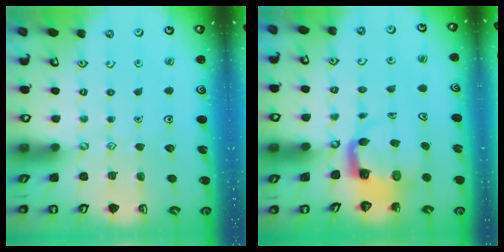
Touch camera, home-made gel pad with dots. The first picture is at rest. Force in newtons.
{"total": 3.9, "press": 3.9, "slide": 0.4}